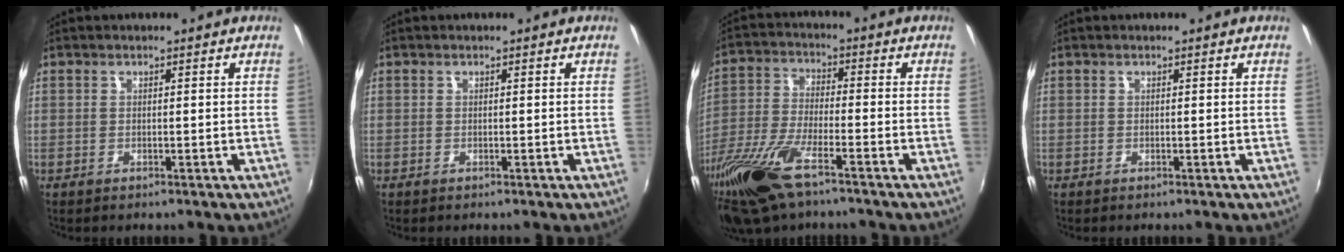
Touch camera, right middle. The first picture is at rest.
{"total": 0.0}
{"total": 18.0, "force": [-12.0, 5.4, 12.4], "torque": [-0.272, -0.046, -0.233]}
{"total": 0.0}